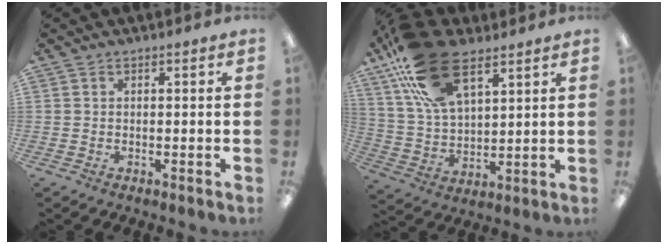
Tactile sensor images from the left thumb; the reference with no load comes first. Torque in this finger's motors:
{"motor_torque": [0.39, 0.46, 1.74, -1.03, 0.61]}